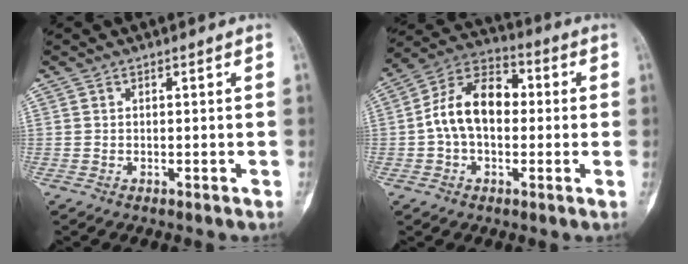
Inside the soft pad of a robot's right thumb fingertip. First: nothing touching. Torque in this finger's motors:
{"motor_torque": [0.22, 0.25, 0.63, -0.59, 0.11]}